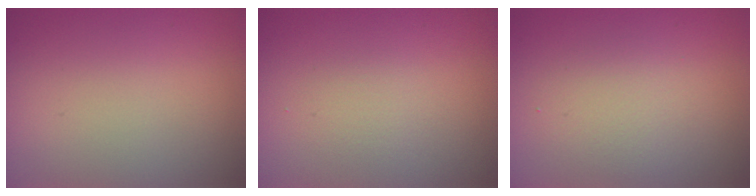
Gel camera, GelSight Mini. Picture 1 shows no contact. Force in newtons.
{"total": 1.3, "press": 1.3, "slide": 0.1}
{"total": 2.9, "press": 2.9, "slide": 0.2}